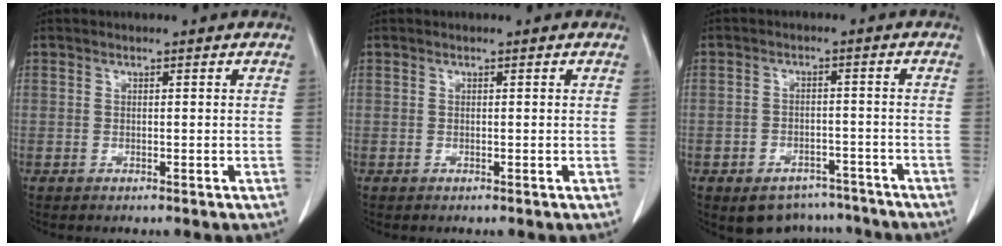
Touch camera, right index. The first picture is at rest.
{"total": 0.0}
{"total": 7.2, "force": [-5.8, 4.1, 1.2], "torque": [0.000, 0.020, -0.078]}